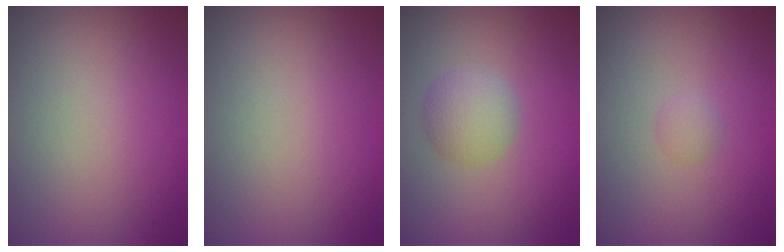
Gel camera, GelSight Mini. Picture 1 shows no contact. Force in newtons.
{"total": 0.0}
{"total": 2.9, "press": 2.9, "slide": 0.1}
{"total": 0.8, "press": 0.8, "slide": 0.1}